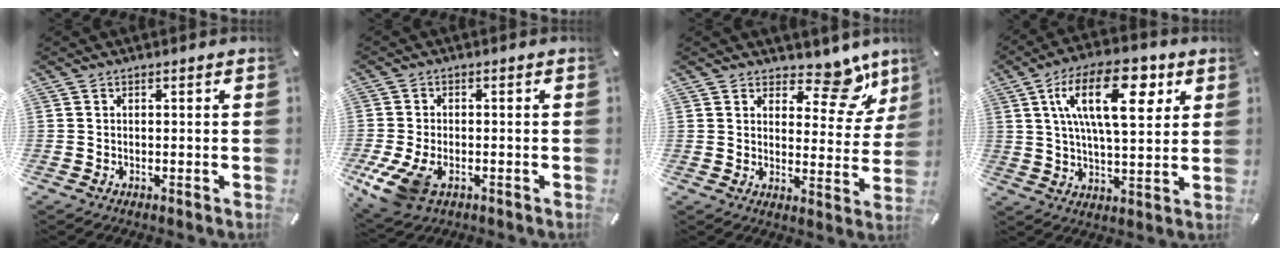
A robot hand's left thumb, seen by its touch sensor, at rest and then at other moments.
{"total": 8.7, "force": [-3.7, 5.3, 5.9], "torque": [-0.132, 0.001, -0.064]}
{"total": 12.1, "force": [8.6, 5.9, 6.2], "torque": [-0.062, -0.072, 0.146]}
{"total": 19.3, "force": [7.3, 8.7, 15.7], "torque": [-0.270, 0.002, 0.113]}